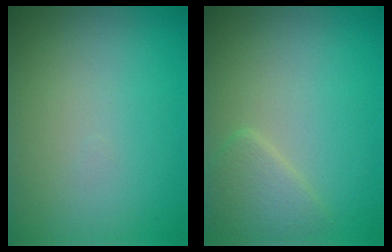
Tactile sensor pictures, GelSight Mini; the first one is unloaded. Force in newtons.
{"total": 2.2, "press": 2.2, "slide": 0.1}